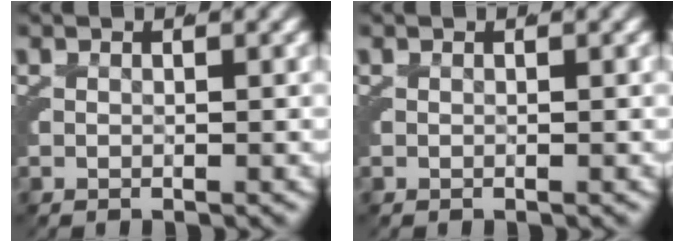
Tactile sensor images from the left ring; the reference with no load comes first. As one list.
[{"total": 0.0}]